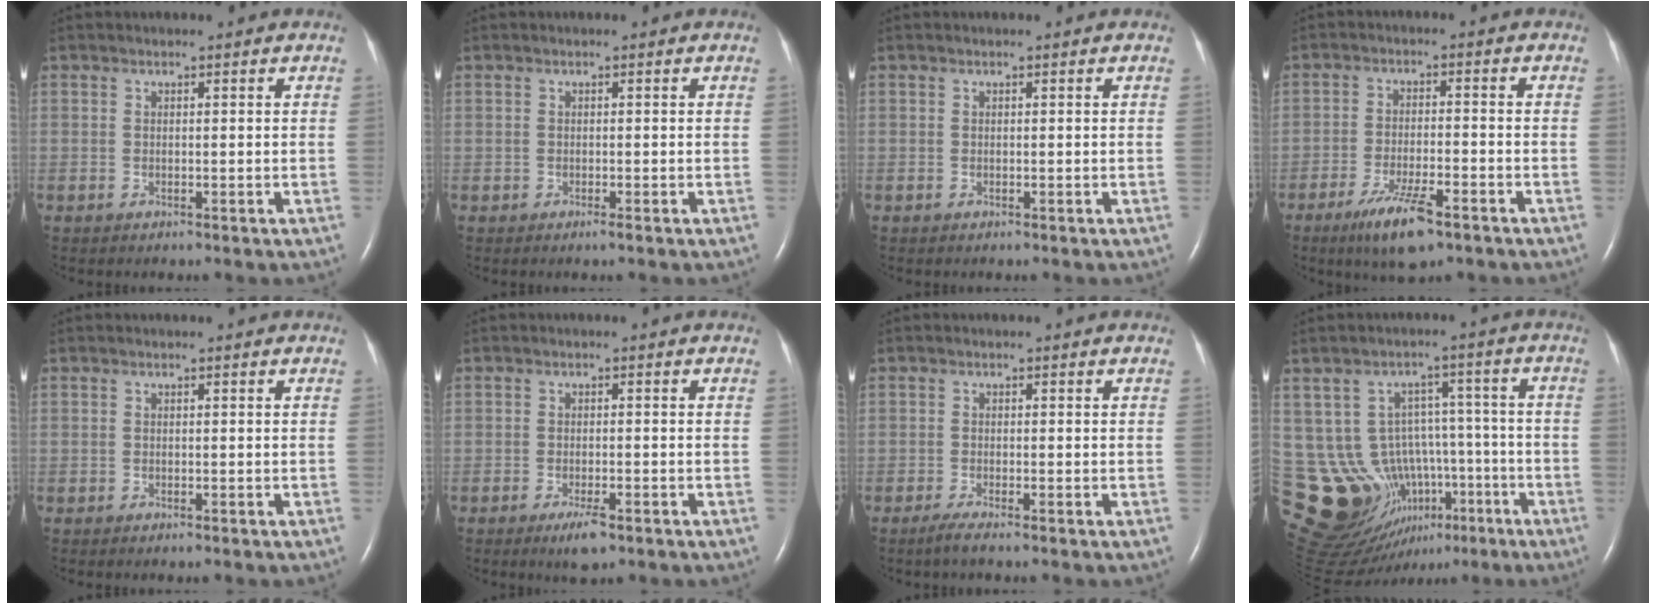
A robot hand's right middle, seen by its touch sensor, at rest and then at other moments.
{"total": 0.7, "force": [-0.2, -0.7, 0.3], "torque": [-0.006, -0.002, -0.005]}
{"total": 0.0}
{"total": 7.9, "force": [-5.0, 1.5, 5.9], "torque": [-0.116, -0.014, -0.084]}
{"total": 0.6, "force": [-0.2, -0.6, 0.2], "torque": [-0.007, -0.002, -0.005]}
{"total": 3.3, "force": [-2.0, 0.8, 2.5], "torque": [-0.048, -0.004, -0.032]}
{"total": 1.6, "force": [-1.2, -0.2, 1.0], "torque": [-0.030, -0.006, -0.028]}
{"total": 17.4, "force": [-6.5, 13.5, 8.8], "torque": [-0.163, 0.047, -0.075]}